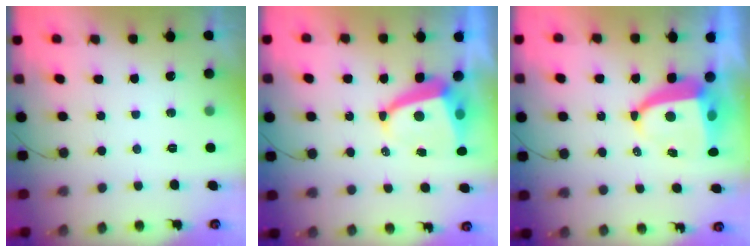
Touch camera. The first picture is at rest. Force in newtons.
{"total": 7.2, "press": 7.1, "slide": 1.0}
{"total": 7.9, "press": 7.8, "slide": 1.2}